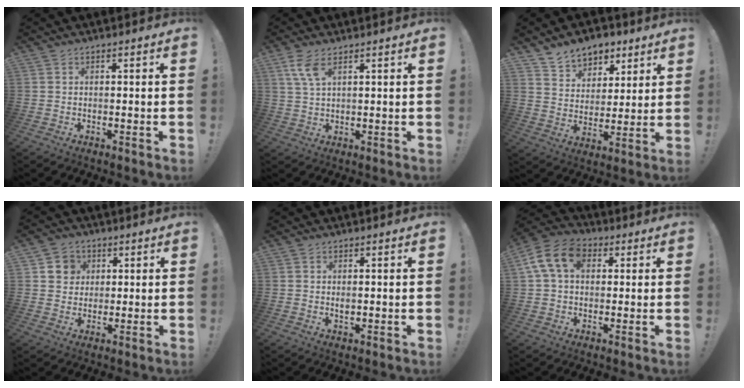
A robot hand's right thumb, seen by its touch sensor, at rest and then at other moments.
{"total": 6.3, "force": [3.3, 2.5, 4.7], "torque": [-0.099, -0.009, 0.061]}
{"total": 10.1, "force": [7.5, 6.6, 1.8], "torque": [-0.026, -0.056, 0.145]}
{"total": 6.3, "force": [1.8, 5.9, 1.2], "torque": [-0.011, -0.009, 0.035]}
{"total": 1.0, "force": [0.1, 0.7, 0.7], "torque": [-0.014, 0.002, 0.002]}
{"total": 13.0, "force": [3.5, 9.1, 8.5], "torque": [-0.152, 0.005, 0.067]}